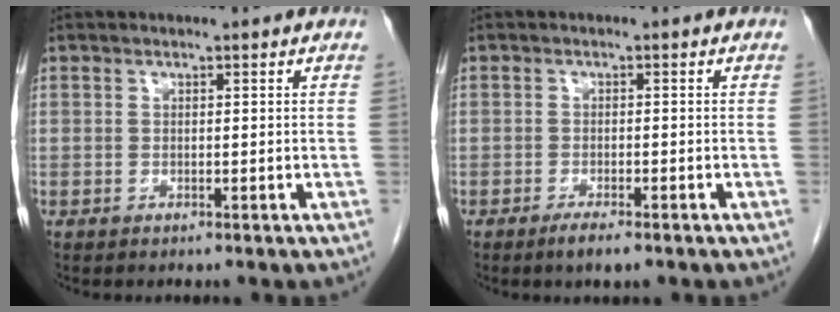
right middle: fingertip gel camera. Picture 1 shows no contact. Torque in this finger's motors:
{"motor_torque": [0.44, -0.23, 0.01, 0.03]}